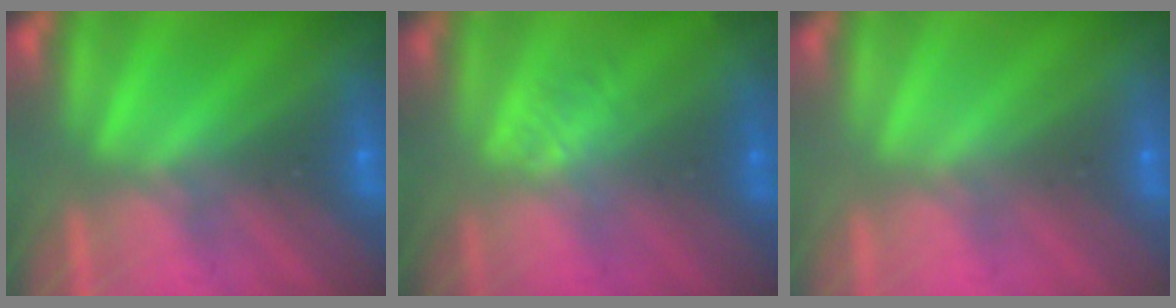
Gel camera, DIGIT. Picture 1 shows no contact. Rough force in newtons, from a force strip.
{"total": 1.3}
{"total": 3.3}